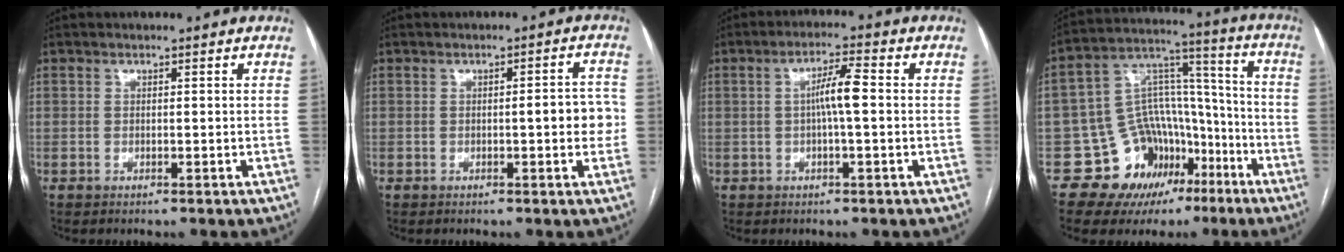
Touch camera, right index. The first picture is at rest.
{"total": 4.3, "force": [-0.4, 1.1, 4.2], "torque": [-0.047, 0.011, -0.006]}
{"total": 5.0, "force": [0.1, 0.3, 5.0], "torque": [-0.089, 0.012, 0.000]}
{"total": 15.1, "force": [-8.0, 11.7, 5.4], "torque": [-0.072, 0.089, -0.114]}